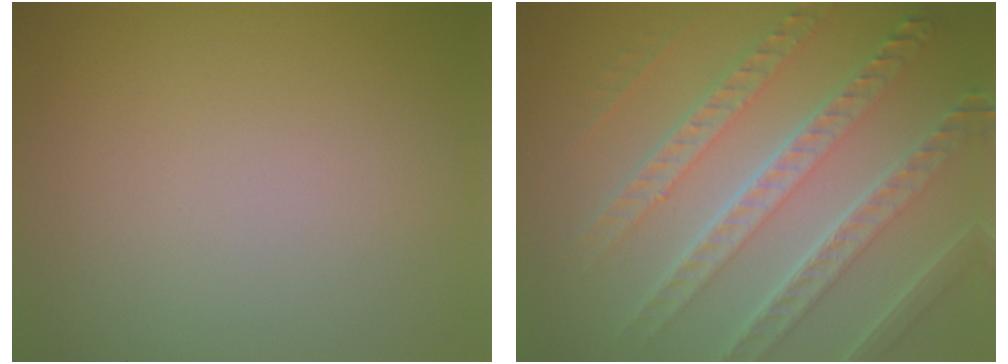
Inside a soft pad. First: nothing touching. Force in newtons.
{"total": 8.2, "press": 5.9, "slide": 5.7}